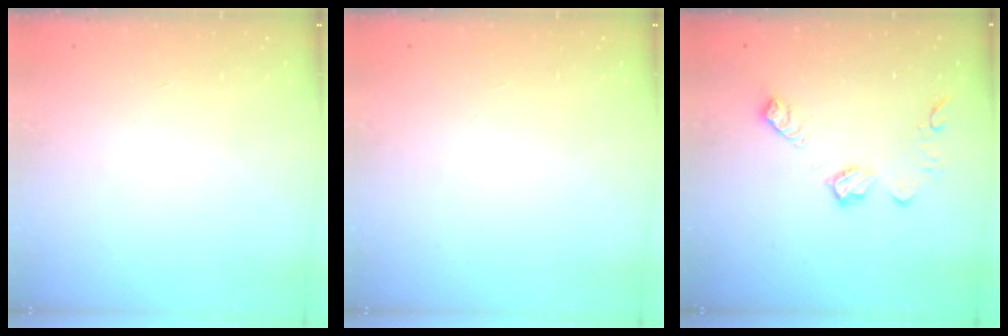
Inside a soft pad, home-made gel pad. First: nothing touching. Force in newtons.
{"total": 0.0}
{"total": 10.9, "press": 10.9, "slide": 0.7}